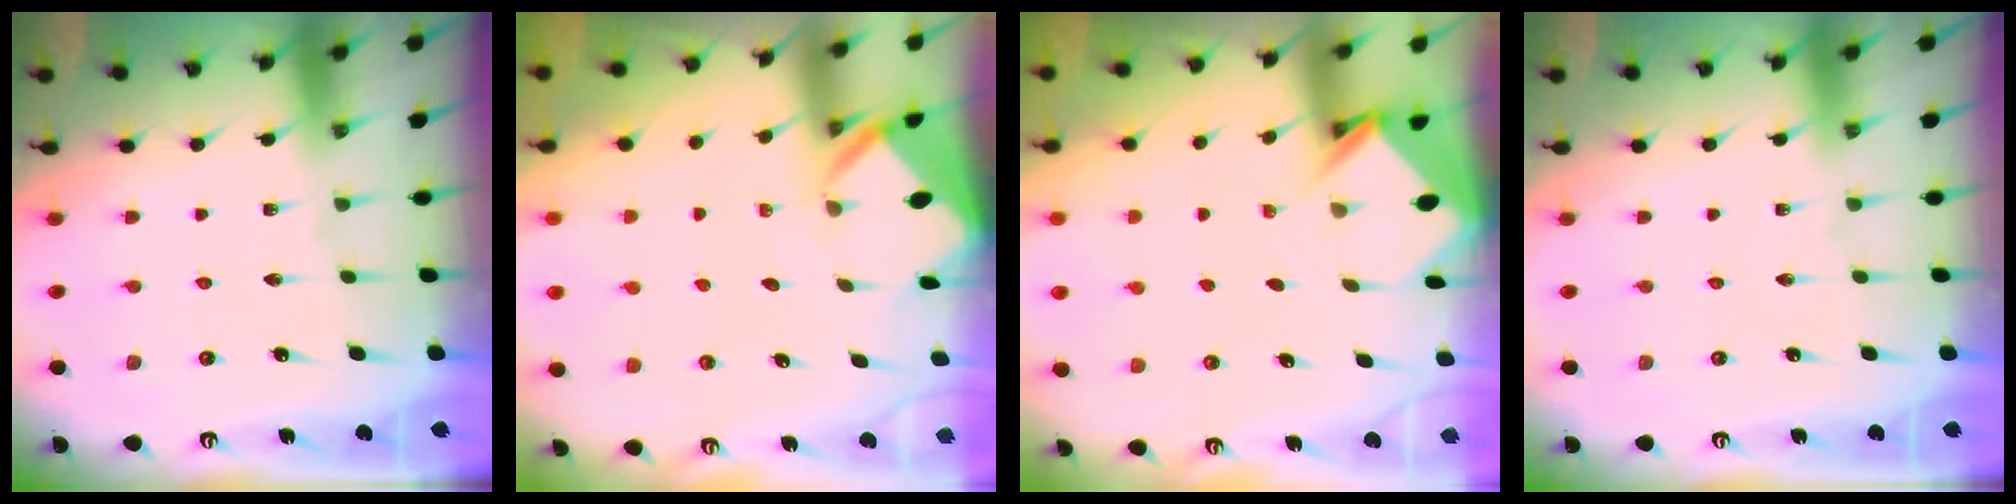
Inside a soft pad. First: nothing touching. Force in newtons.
{"total": 2.9, "press": 2.9, "slide": 0.1}
{"total": 3.0, "press": 3.0, "slide": 0.2}
{"total": 0.0}